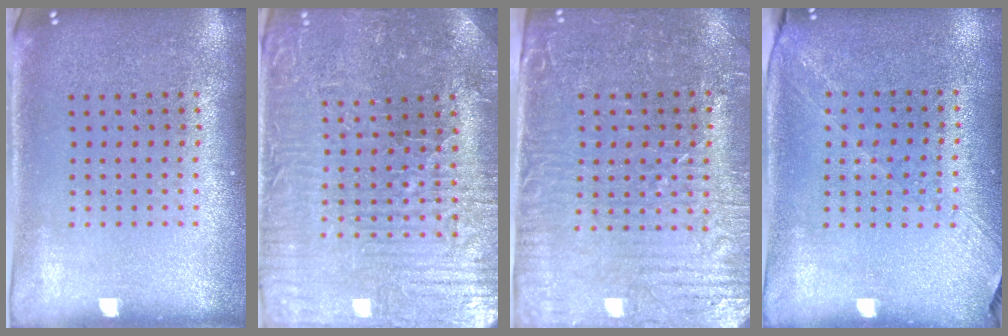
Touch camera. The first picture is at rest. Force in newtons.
{"total": 3.8, "press": 3.8, "slide": 0.4}
{"total": 3.7, "press": 3.4, "slide": 1.4}
{"total": 1.2, "press": 1.1, "slide": 0.6}